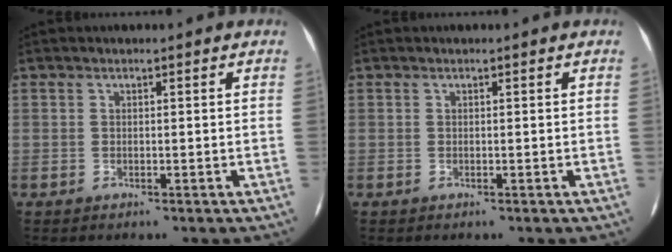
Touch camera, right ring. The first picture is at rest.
{"total": 0.0}